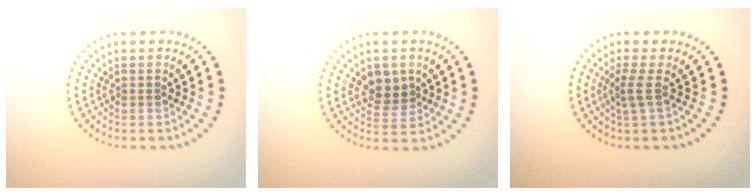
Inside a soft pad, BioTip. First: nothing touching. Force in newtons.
{"total": 2.7, "press": 2.6, "slide": 0.9}
{"total": 1.9, "press": 1.3, "slide": 1.5}